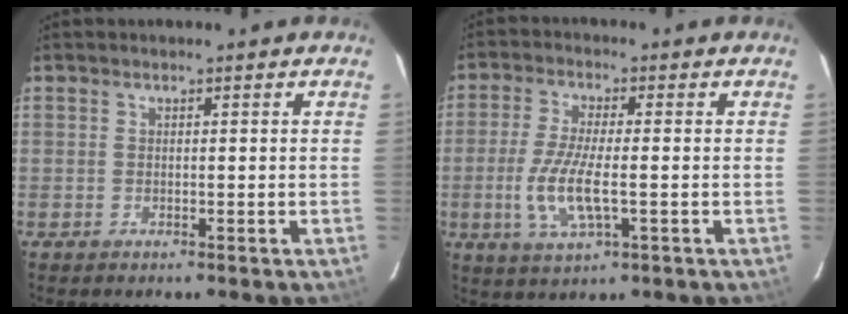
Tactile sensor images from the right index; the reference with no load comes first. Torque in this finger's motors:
{"motor_torque": [0.20, 0.01, 0.22, 0.11]}